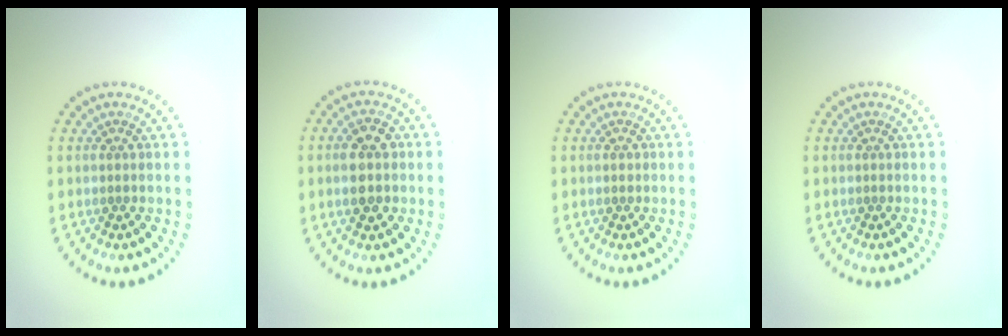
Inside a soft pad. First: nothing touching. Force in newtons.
{"total": 3.6, "press": 3.6, "slide": 0.1}
{"total": 0.7, "press": 0.7, "slide": 0.1}
{"total": 0.0}